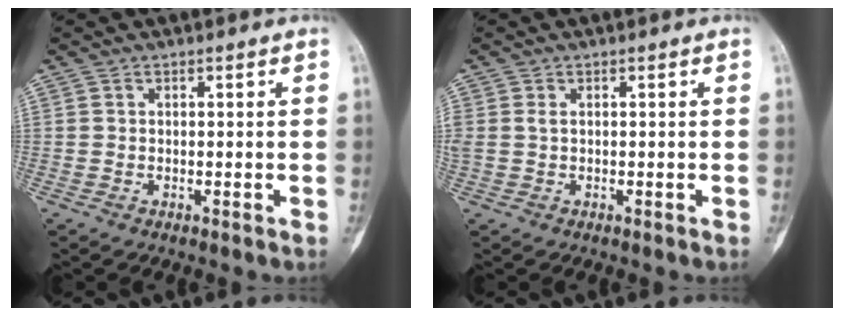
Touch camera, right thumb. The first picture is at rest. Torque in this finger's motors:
{"motor_torque": [0.23, 0.24, 0.57, 0.07, 0.04]}